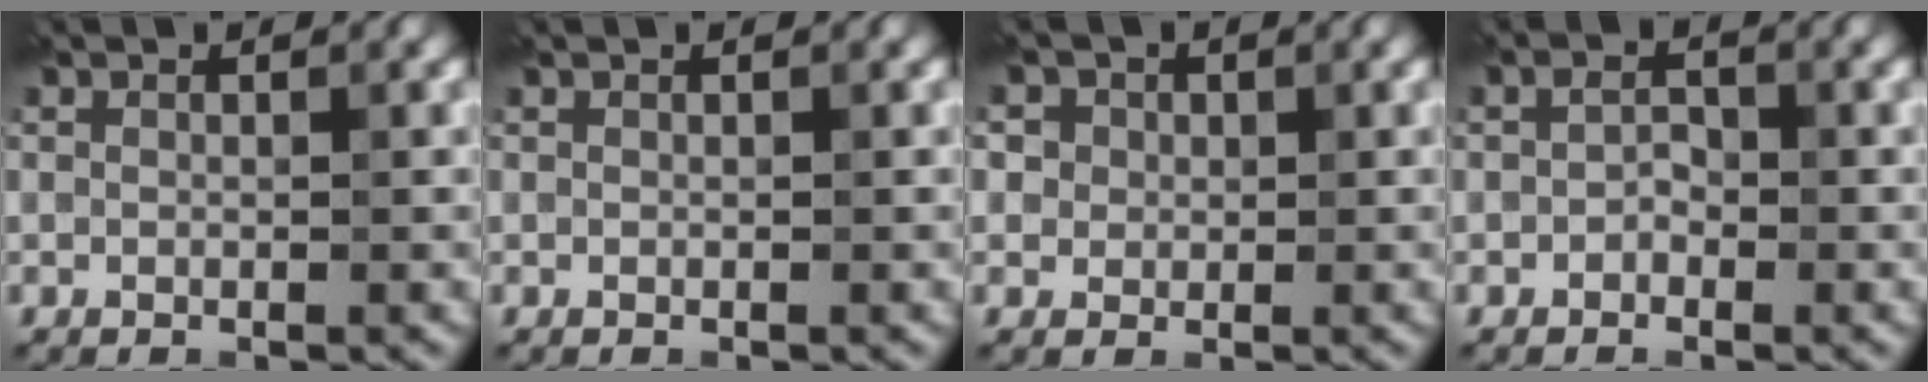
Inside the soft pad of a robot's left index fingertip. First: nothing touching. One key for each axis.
{"total": 0.0}
{"total": 3.4, "fx": 1.6, "fy": 2.9, "fz": 0.9, "tx": -0.004, "ty": 0.018, "tz": -0.007}
{"total": 1.0, "fx": -0.5, "fy": 0.7, "fz": 0.4, "tx": -0.007, "ty": 0.011, "tz": -0.011}